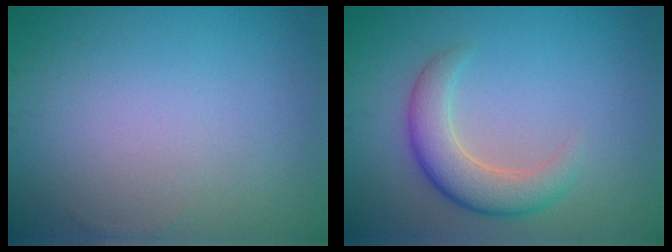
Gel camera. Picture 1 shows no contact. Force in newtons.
{"total": 4.1, "press": 4.1, "slide": 0.4}